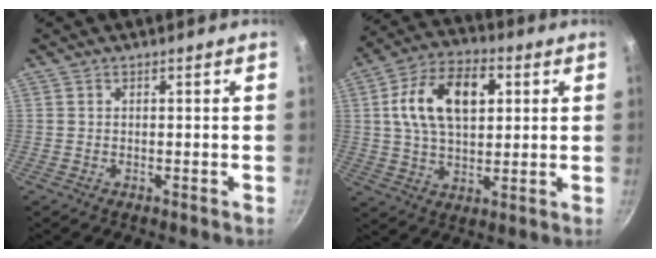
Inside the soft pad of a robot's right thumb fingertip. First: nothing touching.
{"total": 15.7, "force": [3.7, 9.6, 11.9], "torque": [-0.185, 0.009, 0.055]}